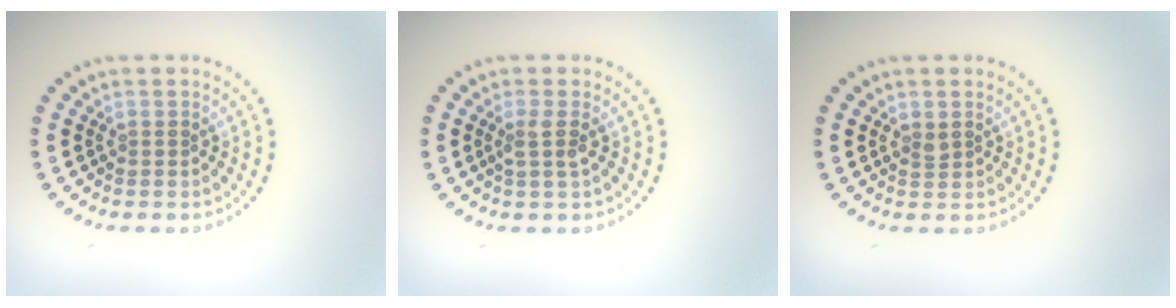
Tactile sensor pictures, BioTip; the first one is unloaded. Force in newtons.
{"total": 1.5, "press": 1.1, "slide": 1.0}
{"total": 0.7, "press": 0.6, "slide": 0.5}